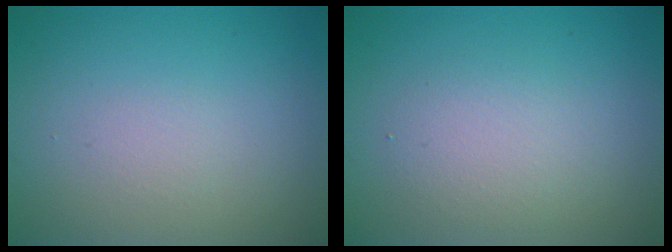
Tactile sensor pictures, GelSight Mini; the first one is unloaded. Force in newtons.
{"total": 2.4, "press": 2.4, "slide": 0.2}